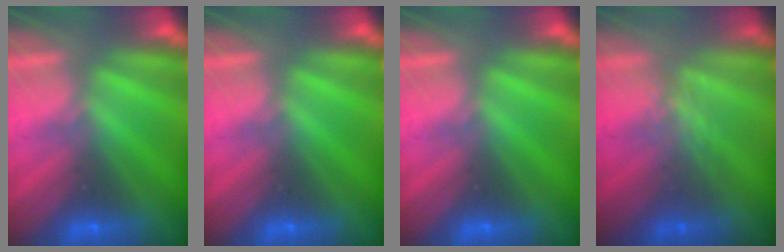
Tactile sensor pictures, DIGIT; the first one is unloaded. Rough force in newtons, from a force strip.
{"total": 0.0}
{"total": 0.0}
{"total": 2.4}